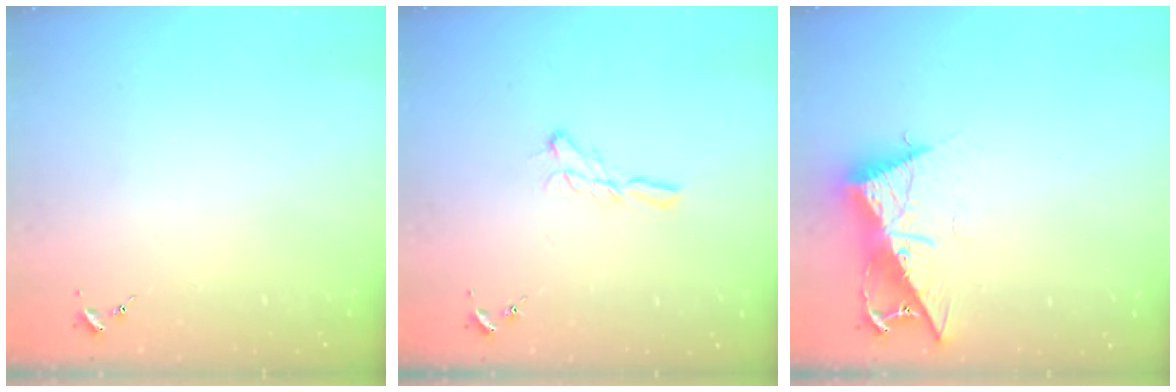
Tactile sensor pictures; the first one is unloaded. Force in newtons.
{"total": 6.9, "press": 6.9, "slide": 0.1}
{"total": 13.0, "press": 13.0, "slide": 1.1}